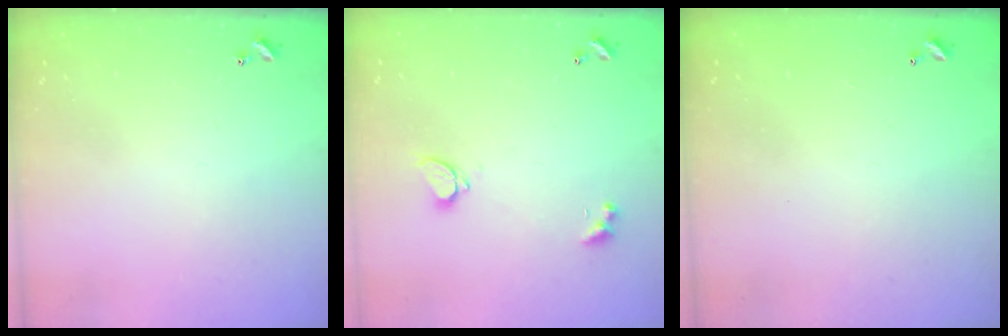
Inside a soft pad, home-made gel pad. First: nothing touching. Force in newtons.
{"total": 1.6, "press": 1.6, "slide": 0.5}
{"total": 2.9, "press": 2.9, "slide": 0.1}